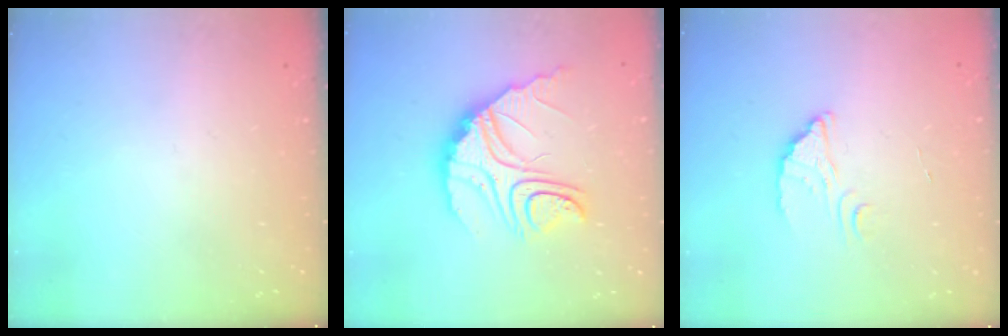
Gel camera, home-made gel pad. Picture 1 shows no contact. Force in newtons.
{"total": 14.7, "press": 14.7, "slide": 1.1}
{"total": 3.0, "press": 3.0, "slide": 0.0}